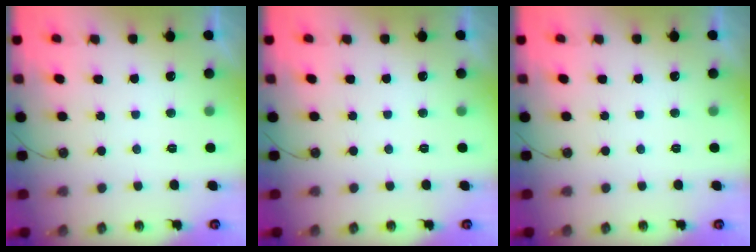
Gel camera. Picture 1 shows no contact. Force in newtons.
{"total": 0.0}
{"total": 0.0}